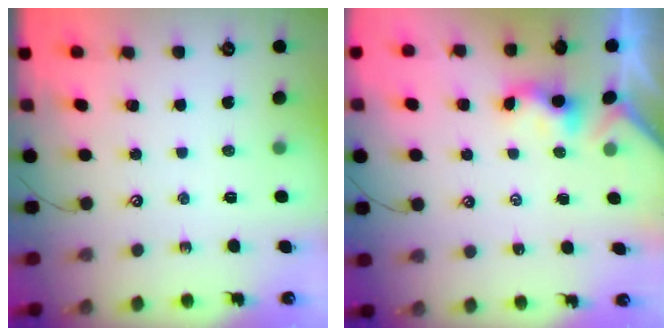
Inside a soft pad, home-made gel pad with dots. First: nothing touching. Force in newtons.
{"total": 0.8, "press": 0.7, "slide": 0.4}